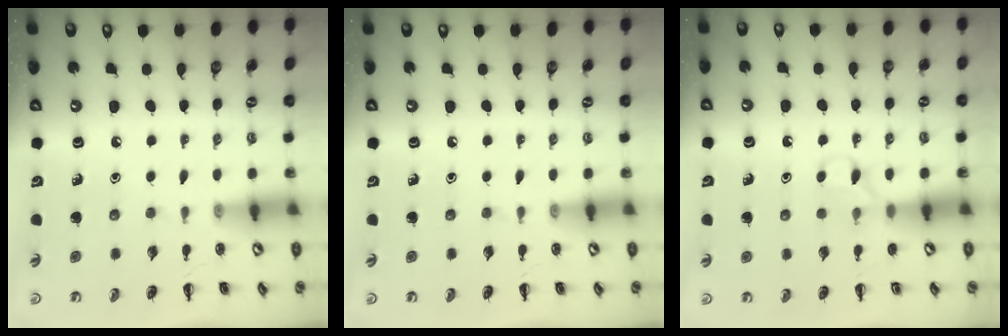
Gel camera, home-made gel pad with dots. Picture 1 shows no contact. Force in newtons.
{"total": 0.0}
{"total": 5.0, "press": 4.8, "slide": 1.6}